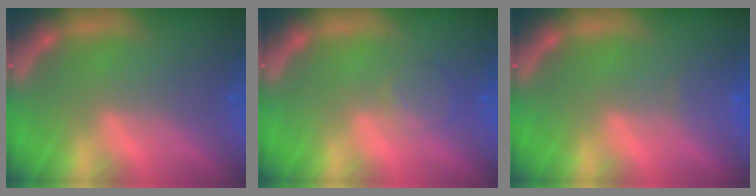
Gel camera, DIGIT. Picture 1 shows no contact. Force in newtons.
{"total": 2.0}
{"total": 1.4}